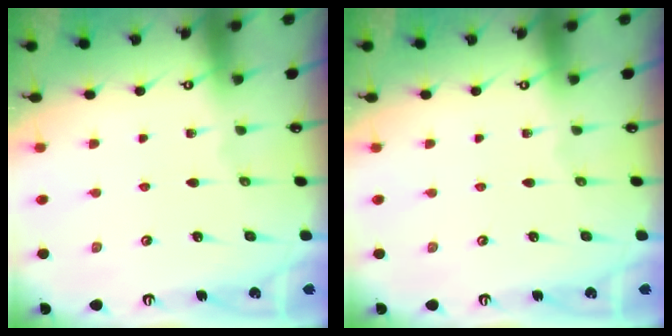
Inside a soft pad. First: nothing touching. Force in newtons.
{"total": 0.0}